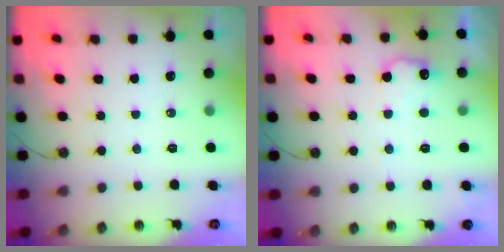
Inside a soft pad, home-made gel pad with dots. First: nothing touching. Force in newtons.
{"total": 10.5, "press": 10.5, "slide": 0.5}